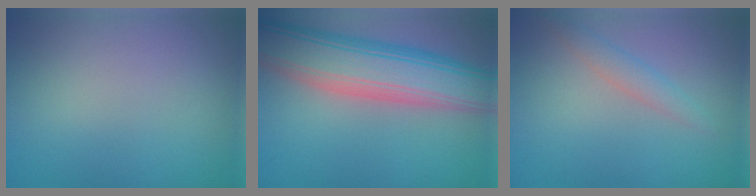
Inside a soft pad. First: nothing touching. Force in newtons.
{"total": 10.0, "press": 10.0, "slide": 0.7}
{"total": 1.7, "press": 1.7, "slide": 0.0}